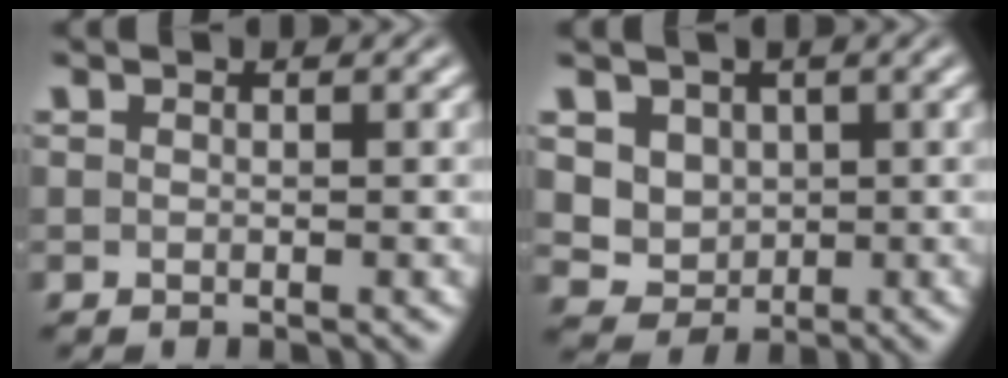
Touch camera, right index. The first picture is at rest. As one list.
[{"total": 6.8, "force": [0.4, 6.3, 2.6], "torque": [-0.089, -0.047, 0.022]}]